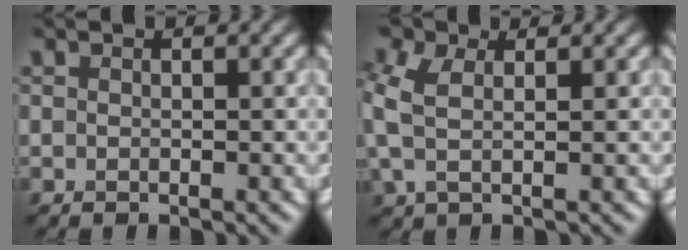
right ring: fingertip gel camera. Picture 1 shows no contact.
{"total": 4.2, "force": [0.9, 2.4, 3.4], "torque": [-0.097, 0.005, 0.010]}